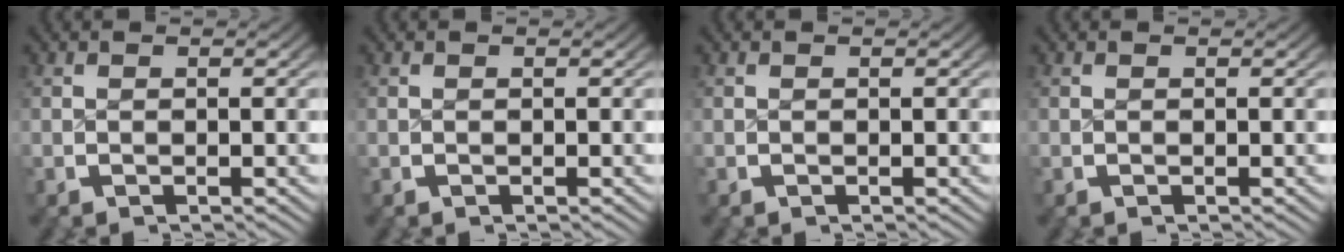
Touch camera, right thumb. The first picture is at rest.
{"total": 0.0}
{"total": 0.0}
{"total": 0.0}